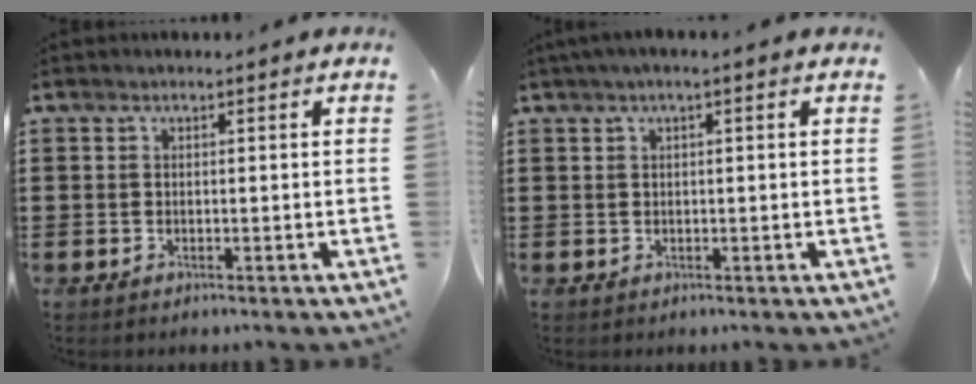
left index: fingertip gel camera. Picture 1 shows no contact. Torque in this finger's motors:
{"motor_torque": [1.62, 0.52, 0.45, 0.11]}